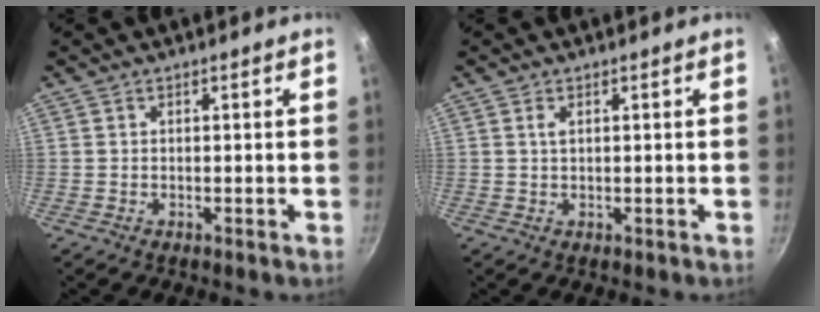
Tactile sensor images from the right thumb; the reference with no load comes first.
{"total": 1.3, "force": [0.4, 0.5, 1.1], "torque": [-0.019, 0.000, 0.008]}